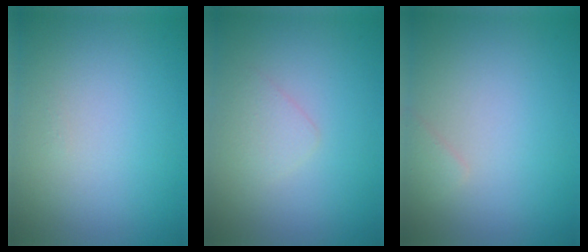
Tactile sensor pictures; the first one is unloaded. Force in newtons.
{"total": 1.3, "press": 1.3, "slide": 0.1}
{"total": 0.9, "press": 0.9, "slide": 0.1}